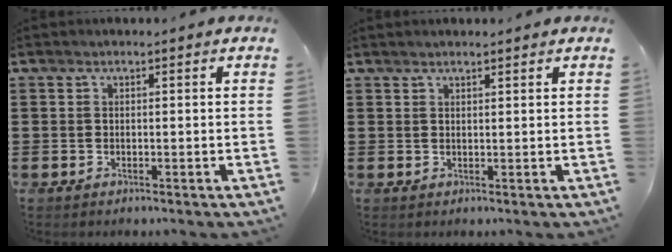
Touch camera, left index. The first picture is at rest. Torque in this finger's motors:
{"motor_torque": [0.91, -1.22, -0.56, -0.09]}